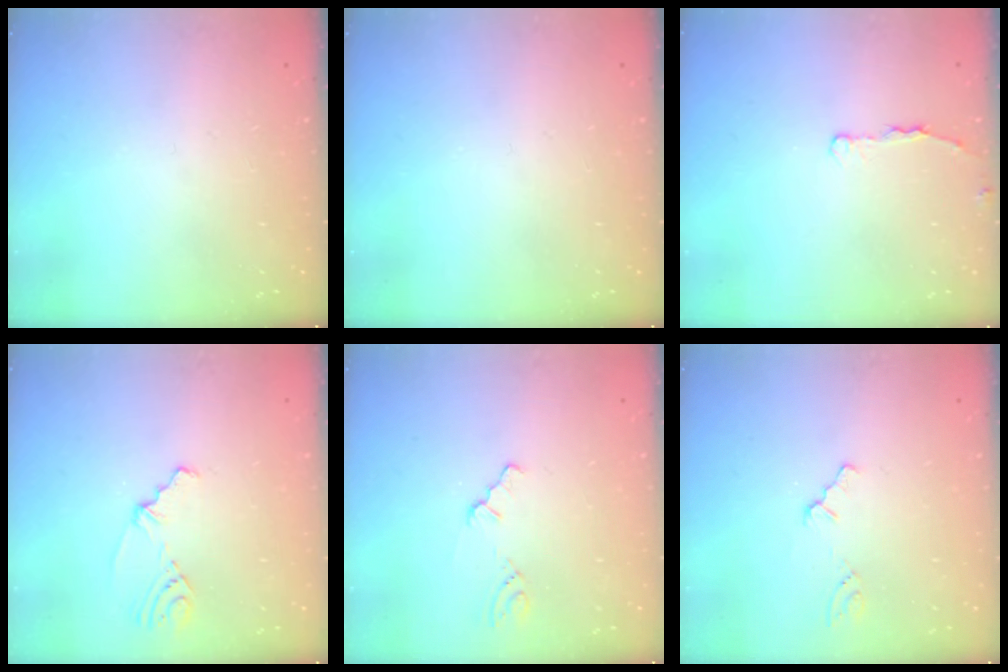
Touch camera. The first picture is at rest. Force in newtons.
{"total": 0.0}
{"total": 2.8, "press": 2.7, "slide": 0.5}
{"total": 2.8, "press": 2.3, "slide": 1.5}
{"total": 0.7, "press": 0.6, "slide": 0.2}
{"total": 0.0}